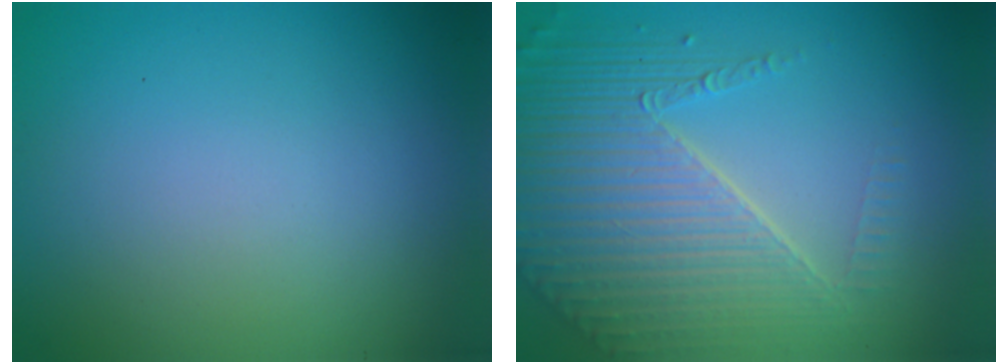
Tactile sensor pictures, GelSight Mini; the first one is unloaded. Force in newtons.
{"total": 8.3, "press": 5.6, "slide": 6.1}